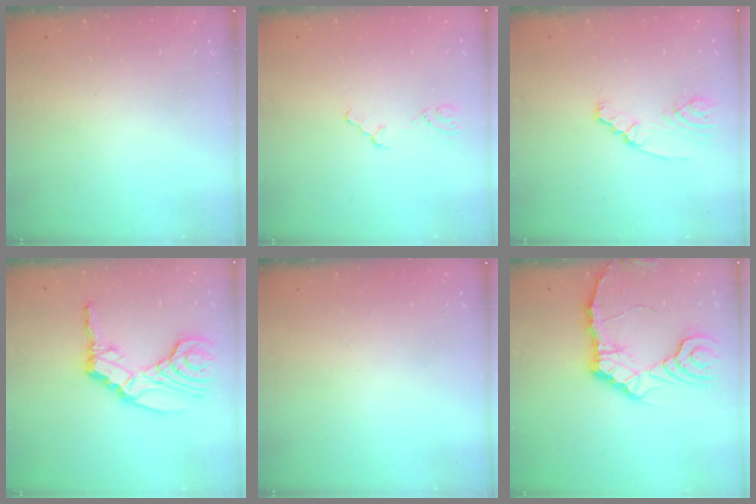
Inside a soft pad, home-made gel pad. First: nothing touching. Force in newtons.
{"total": 1.2, "press": 1.1, "slide": 0.3}
{"total": 2.5, "press": 2.5, "slide": 0.3}
{"total": 14.1, "press": 13.9, "slide": 2.4}
{"total": 0.0}
{"total": 15.9, "press": 15.8, "slide": 2.1}